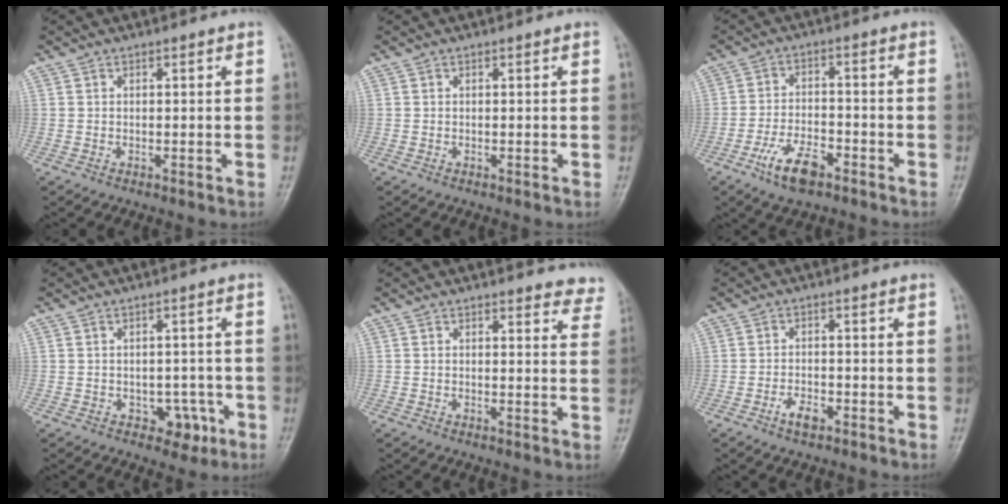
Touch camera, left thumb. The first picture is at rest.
{"total": 0.0}
{"total": 7.6, "force": [-4.5, 3.3, 5.1], "torque": [-0.095, 0.021, -0.082]}
{"total": 4.9, "force": [-2.0, 3.5, 2.7], "torque": [-0.008, 0.014, -0.020]}
{"total": 6.7, "force": [6.3, 2.0, 1.1], "torque": [0.029, -0.030, 0.043]}
{"total": 3.2, "force": [-1.9, 1.5, 2.1], "torque": [-0.036, 0.011, -0.033]}